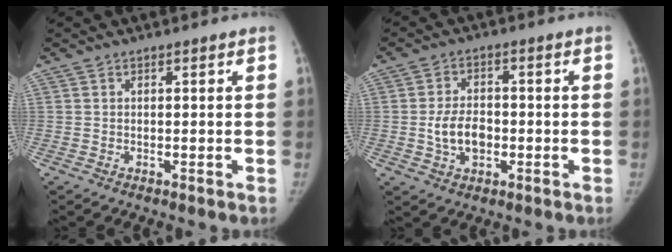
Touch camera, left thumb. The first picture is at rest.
{"total": 6.7, "force": [-1.3, 4.5, 4.8], "torque": [-0.074, 0.011, -0.023]}